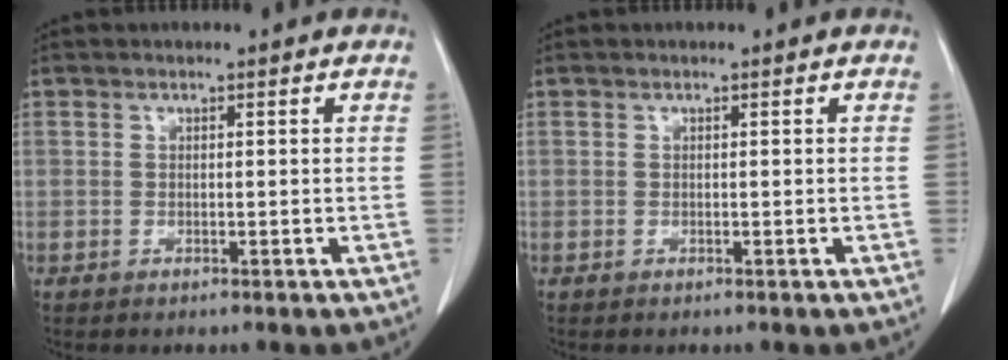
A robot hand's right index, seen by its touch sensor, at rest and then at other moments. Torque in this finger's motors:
{"motor_torque": [0.00, 0.00, 0.00, 0.00]}